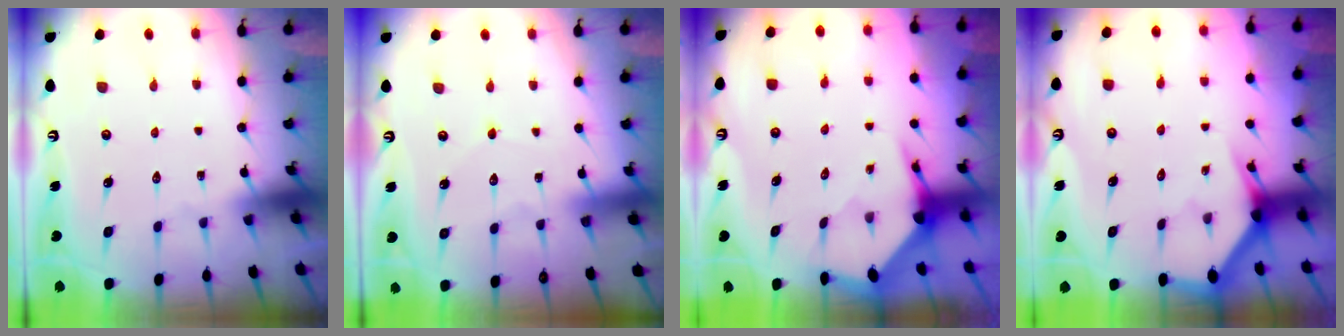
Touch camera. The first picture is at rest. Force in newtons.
{"total": 3.0, "press": 3.0, "slide": 0.3}
{"total": 3.7, "press": 3.7, "slide": 0.4}
{"total": 2.9, "press": 2.9, "slide": 0.1}